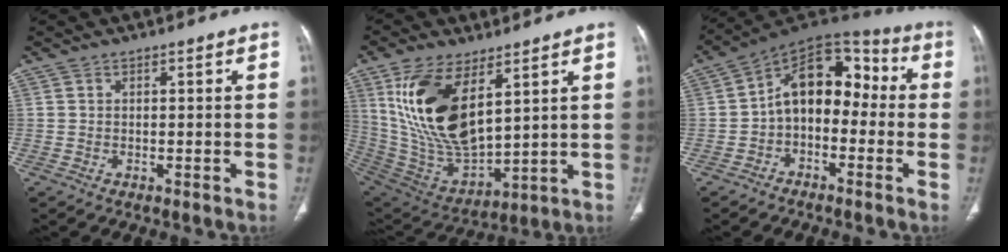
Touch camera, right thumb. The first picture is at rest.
{"total": 20.1, "force": [7.7, 9.5, 15.9], "torque": [-0.295, -0.033, 0.166]}
{"total": 13.4, "force": [-1.4, 8.9, 9.8], "torque": [-0.116, 0.059, -0.041]}